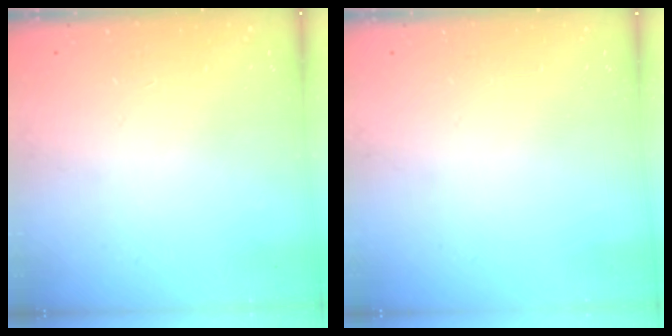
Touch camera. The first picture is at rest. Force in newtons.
{"total": 0.0}